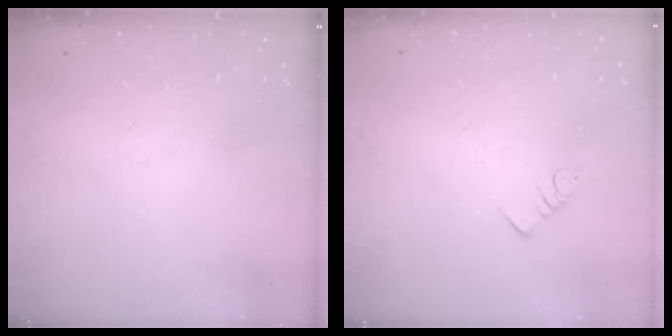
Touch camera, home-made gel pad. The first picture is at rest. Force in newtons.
{"total": 3.0, "press": 3.0, "slide": 0.1}